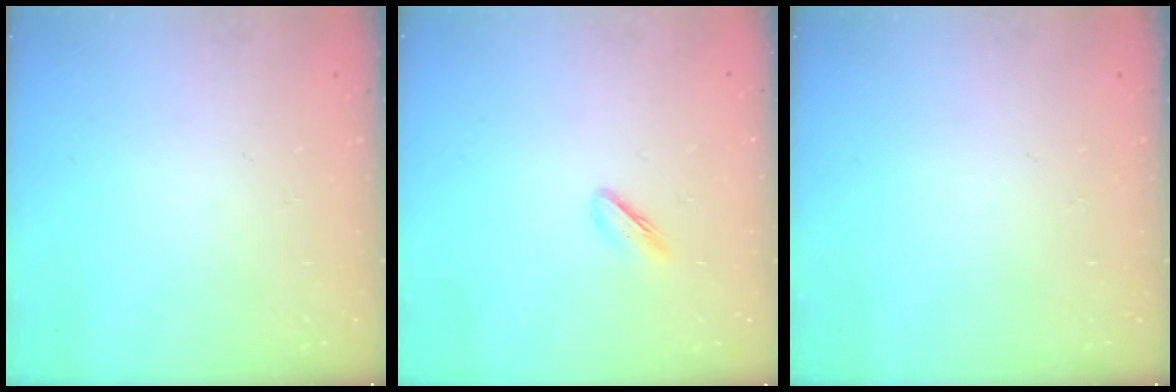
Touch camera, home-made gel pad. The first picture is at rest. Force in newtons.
{"total": 3.5, "press": 3.3, "slide": 1.0}
{"total": 0.0}